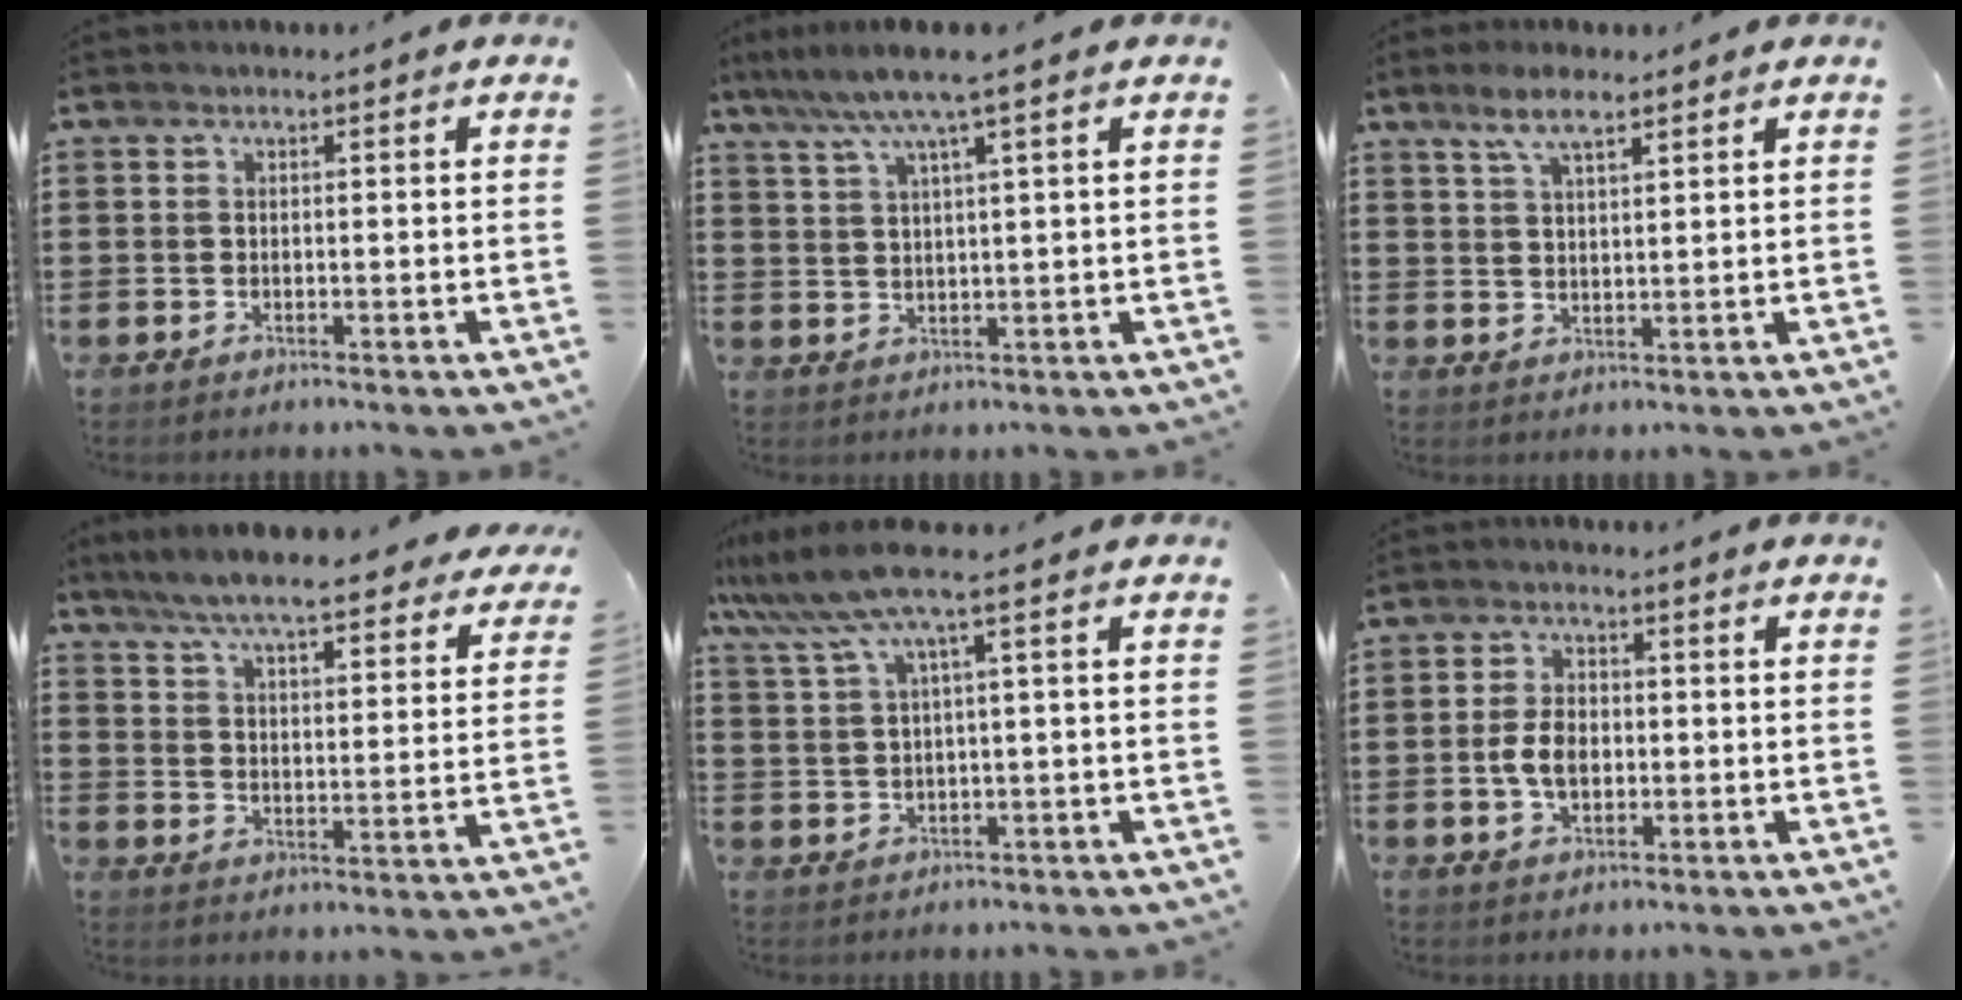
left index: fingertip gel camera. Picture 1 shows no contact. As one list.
[{"total": 5.8, "force": [3.6, -0.1, 4.6], "torque": [-0.097, -0.005, 0.059]}, {"total": 5.2, "force": [3.4, 1.5, 3.7], "torque": [-0.078, 0.005, 0.060]}, {"total": 7.3, "force": [6.8, -0.2, 2.8], "torque": [-0.084, -0.042, 0.117]}, {"total": 6.4, "force": [2.9, -0.3, 5.7], "torque": [-0.141, -0.021, 0.043]}, {"total": 4.9, "force": [-0.6, 2.9, 3.9], "torque": [-0.086, 0.002, -0.015]}]